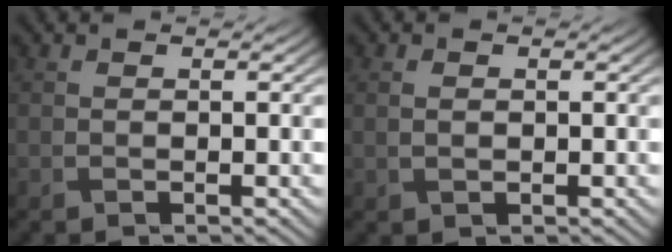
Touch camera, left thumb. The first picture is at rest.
{"total": 1.4, "force": [0.0, 0.9, 1.1], "torque": [-0.028, -0.002, 0.004]}